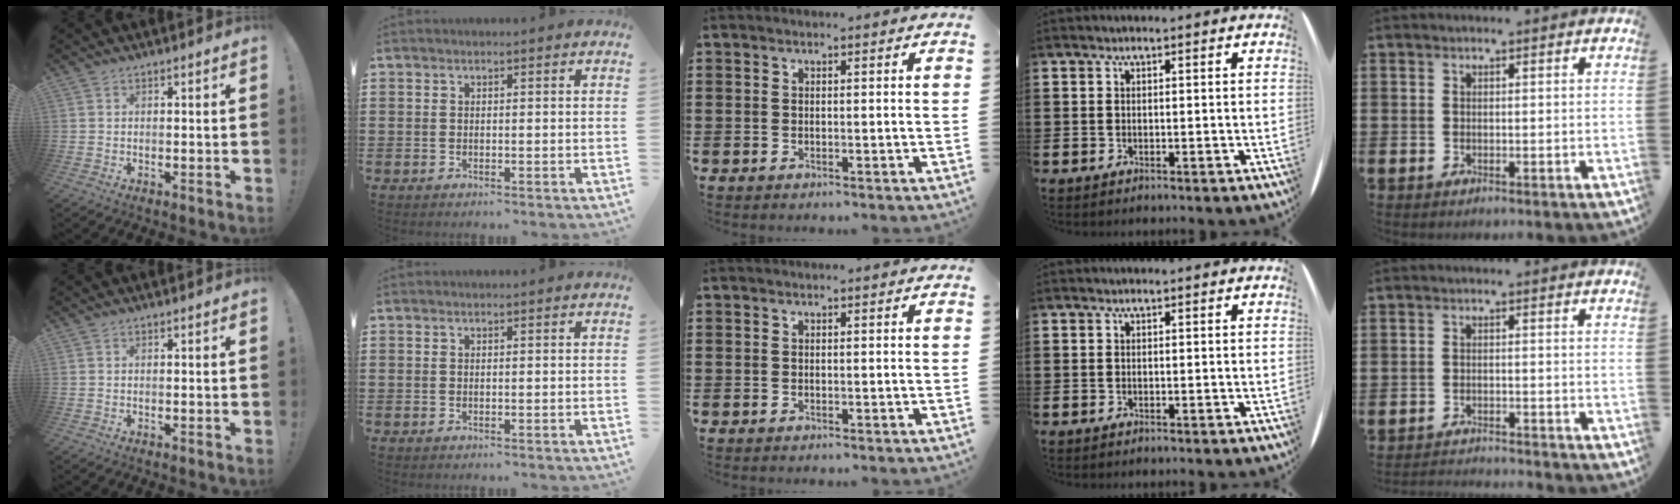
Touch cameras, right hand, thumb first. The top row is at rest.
{"little": {"total": 1.7, "force": [-1.7, -0.1, -0.1], "torque": [-0.003, 0.003, -0.037]}}